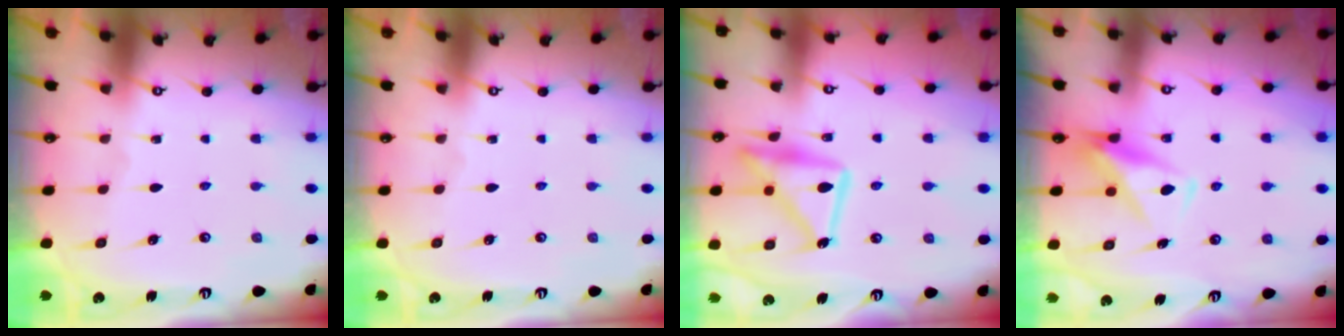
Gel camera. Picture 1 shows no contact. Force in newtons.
{"total": 0.0}
{"total": 17.1, "press": 17.1, "slide": 1.2}
{"total": 8.5, "press": 8.5, "slide": 0.8}